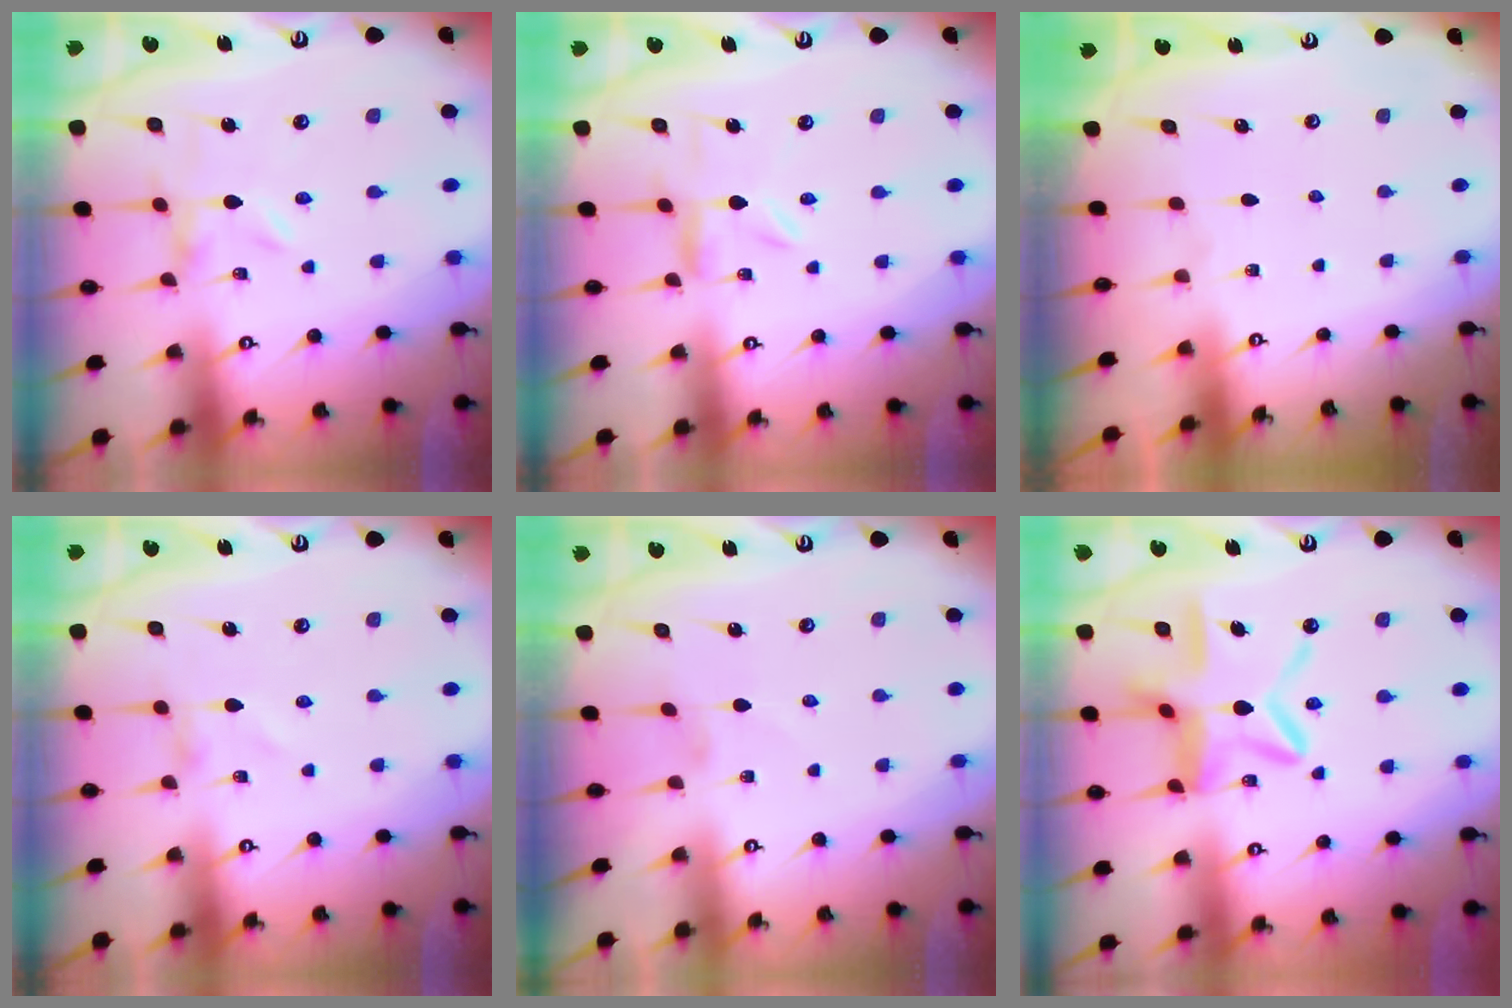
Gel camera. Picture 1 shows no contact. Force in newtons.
{"total": 2.0, "press": 1.9, "slide": 0.4}
{"total": 0.0}
{"total": 1.1, "press": 1.1, "slide": 0.0}
{"total": 1.1, "press": 1.1, "slide": 0.1}
{"total": 13.5, "press": 13.4, "slide": 1.2}